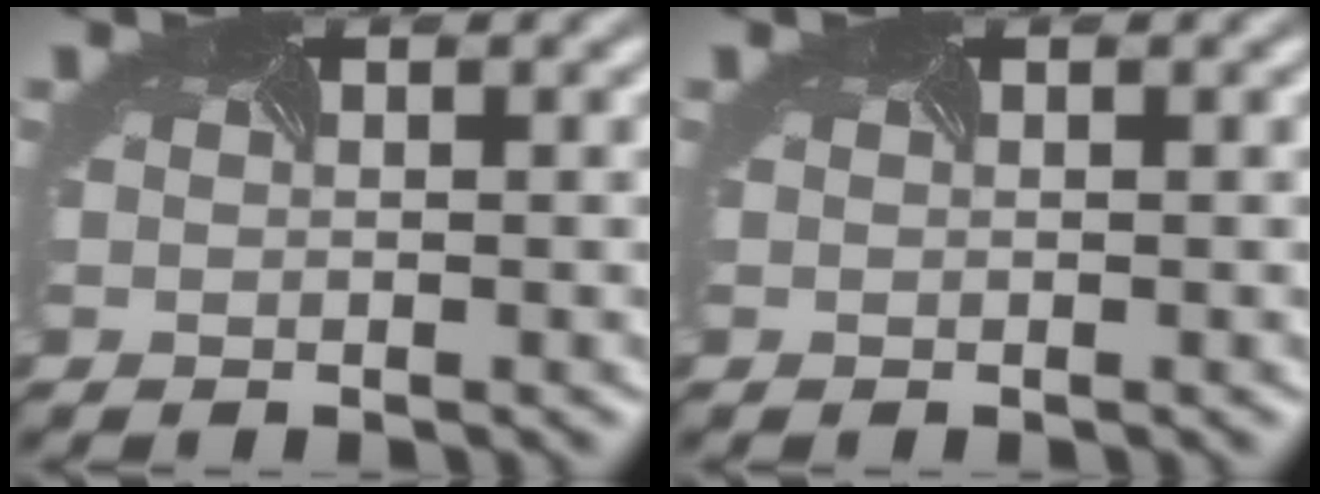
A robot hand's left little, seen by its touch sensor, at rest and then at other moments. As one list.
[{"total": 0.0}]